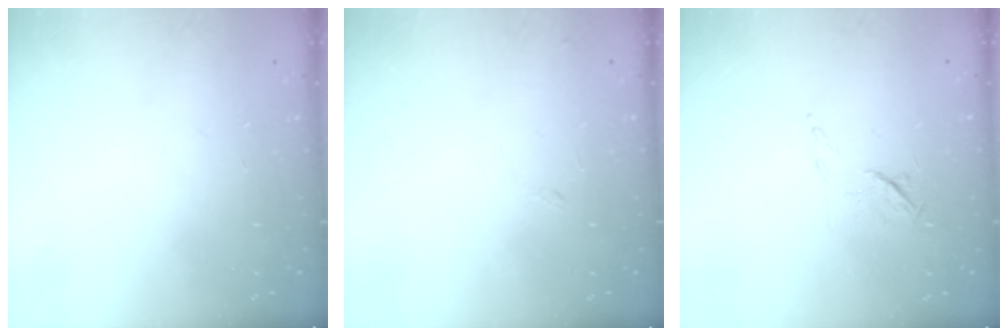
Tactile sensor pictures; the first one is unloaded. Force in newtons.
{"total": 5.8, "press": 5.7, "slide": 0.8}
{"total": 6.4, "press": 6.3, "slide": 0.9}